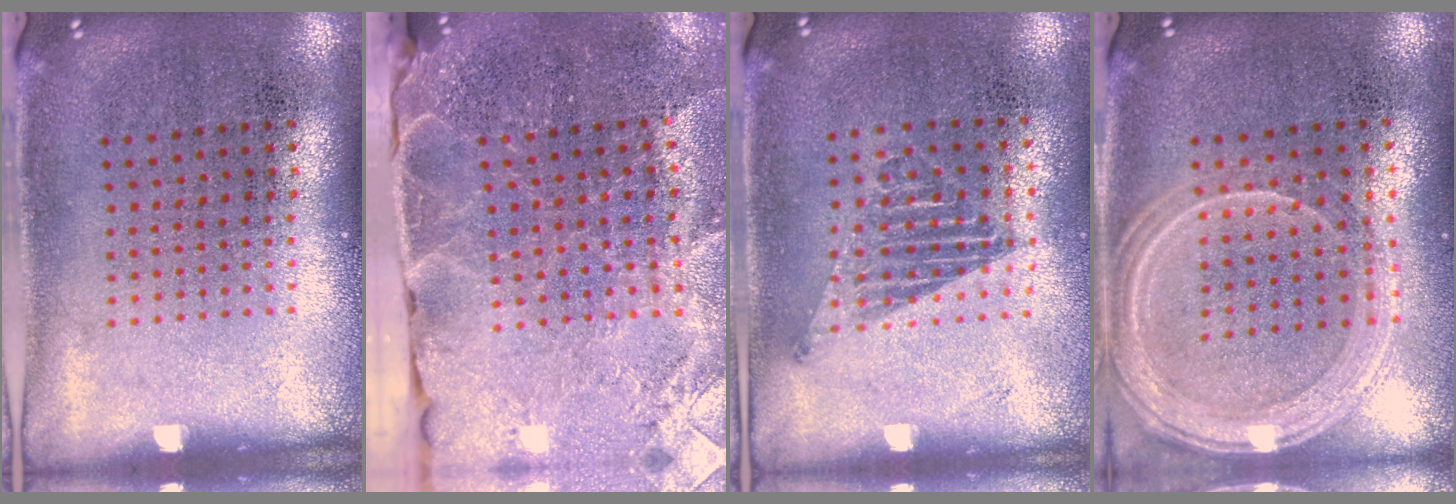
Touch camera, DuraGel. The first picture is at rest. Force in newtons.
{"total": 3.3, "press": 3.1, "slide": 1.2}
{"total": 1.3, "press": 1.0, "slide": 0.8}
{"total": 1.3, "press": 1.3, "slide": 0.1}